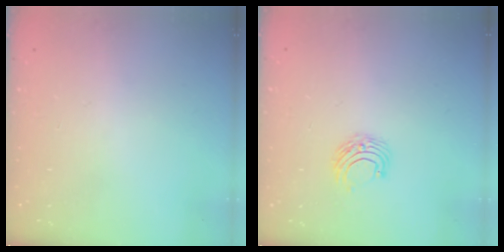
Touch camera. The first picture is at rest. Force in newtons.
{"total": 6.3, "press": 6.3, "slide": 0.5}